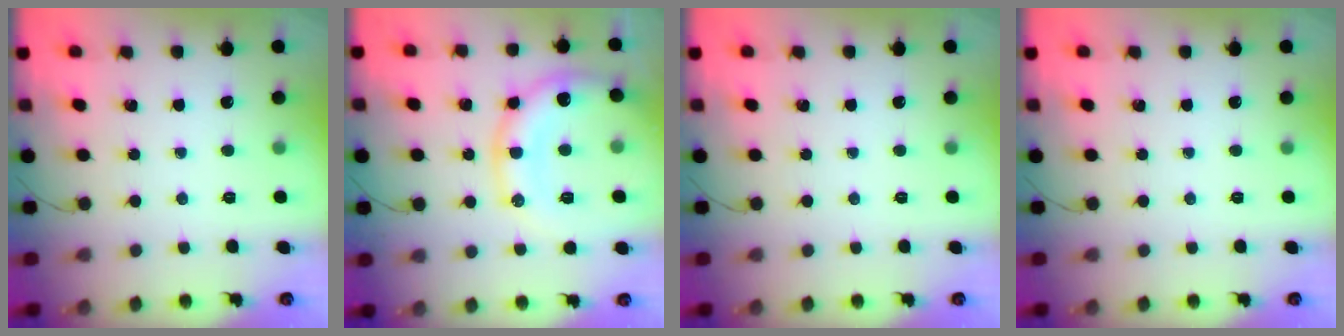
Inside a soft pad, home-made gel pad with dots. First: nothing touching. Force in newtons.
{"total": 16.8, "press": 16.8, "slide": 0.8}
{"total": 0.0}
{"total": 0.0}